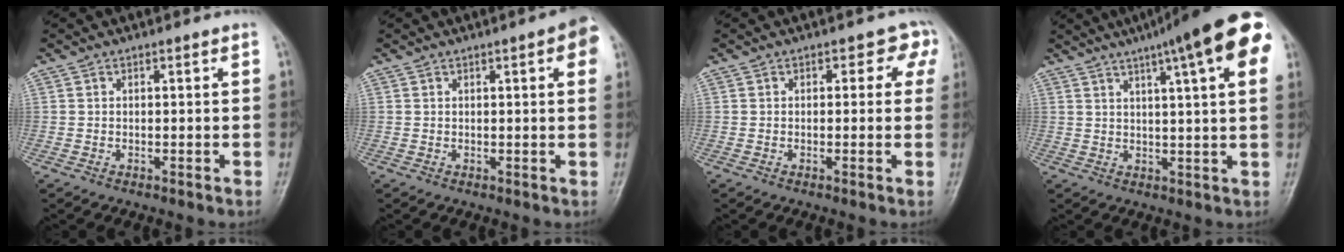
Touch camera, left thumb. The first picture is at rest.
{"total": 4.8, "force": [1.7, 1.1, 4.4], "torque": [-0.043, 0.003, 0.013]}
{"total": 3.5, "force": [1.2, 2.5, 2.1], "torque": [0.020, 0.004, -0.001]}
{"total": 17.7, "force": [9.2, 3.0, 14.7], "torque": [-0.204, 0.009, 0.115]}